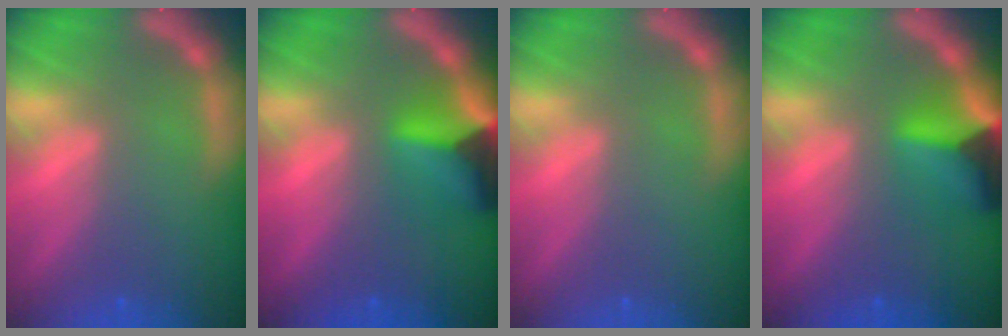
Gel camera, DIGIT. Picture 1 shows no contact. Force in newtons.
{"total": 6.9}
{"total": 0.0}
{"total": 6.9}